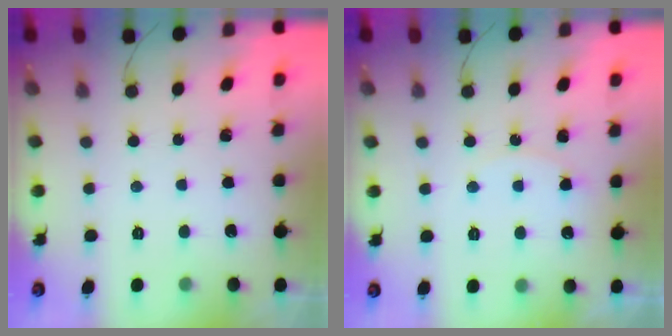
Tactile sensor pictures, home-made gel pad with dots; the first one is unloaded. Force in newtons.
{"total": 4.6, "press": 4.6, "slide": 0.5}